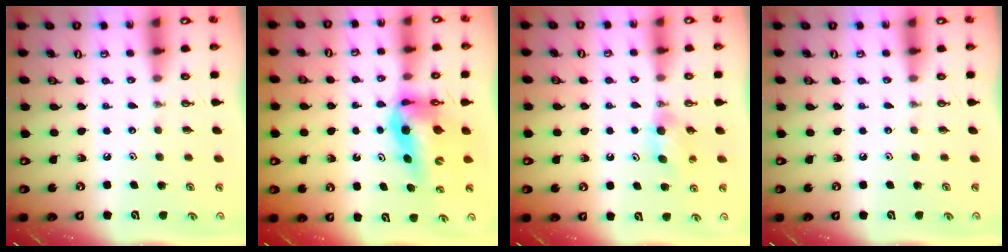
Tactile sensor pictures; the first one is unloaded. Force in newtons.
{"total": 10.4, "press": 9.8, "slide": 3.4}
{"total": 5.9, "press": 5.8, "slide": 1.0}
{"total": 0.0}